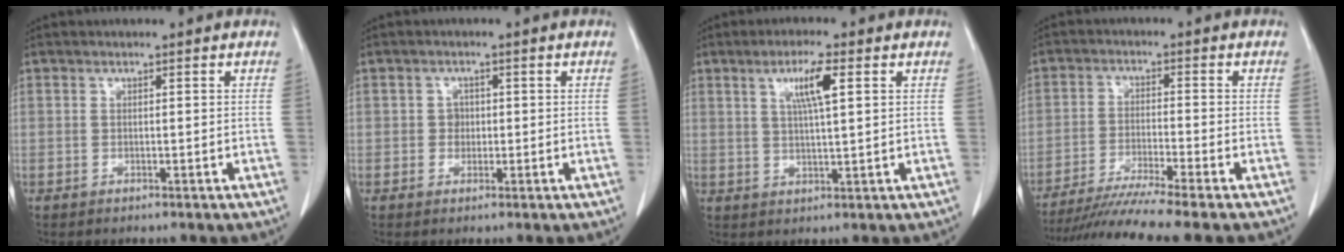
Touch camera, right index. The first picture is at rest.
{"total": 1.6, "force": [0.0, 1.5, 0.6], "torque": [-0.003, 0.006, 0.002]}
{"total": 5.7, "force": [2.2, 0.3, 5.2], "torque": [-0.095, 0.001, 0.038]}
{"total": 10.0, "force": [-8.5, -2.1, 4.9], "torque": [-0.070, -0.030, -0.141]}